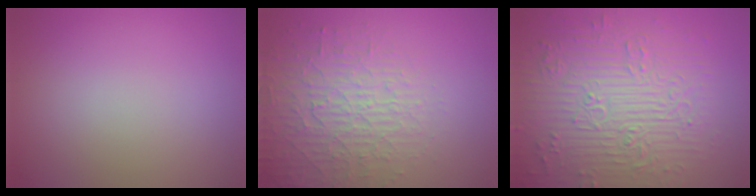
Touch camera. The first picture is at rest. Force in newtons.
{"total": 4.4, "press": 4.3, "slide": 1.2}
{"total": 9.1, "press": 6.7, "slide": 6.1}